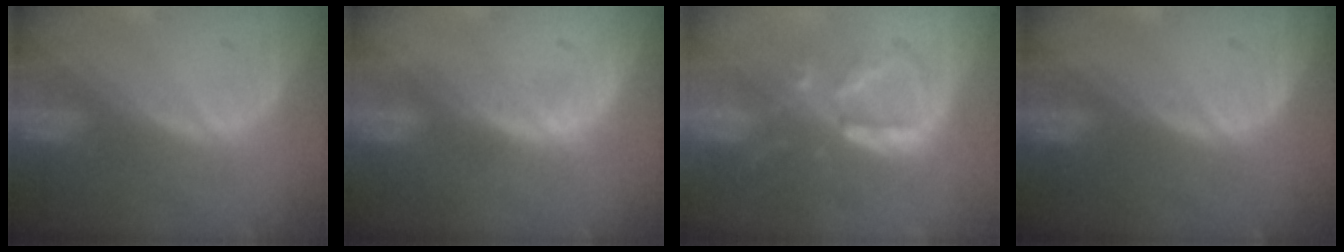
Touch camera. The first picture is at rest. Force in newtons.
{"total": 1.5, "press": 1.5, "slide": 0.2}
{"total": 8.2, "press": 7.4, "slide": 3.6}
{"total": 0.0}